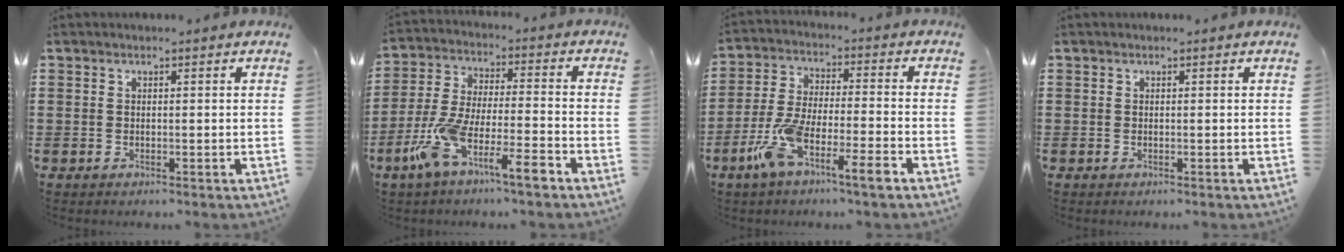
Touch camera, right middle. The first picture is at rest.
{"total": 10.2, "force": [-7.0, 1.6, 7.2], "torque": [-0.170, -0.006, -0.141]}
{"total": 9.5, "force": [-6.1, 1.5, 7.1], "torque": [-0.162, -0.004, -0.120]}
{"total": 0.0}